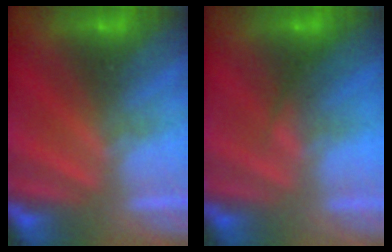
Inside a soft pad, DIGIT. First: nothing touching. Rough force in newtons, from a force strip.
{"total": 2.3}